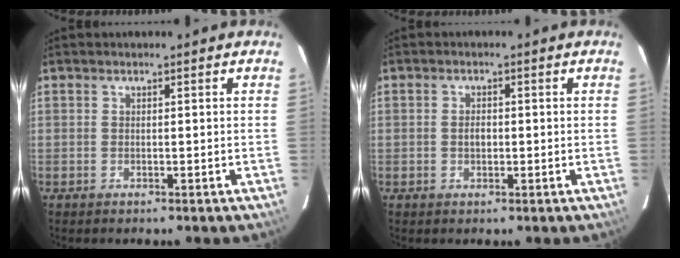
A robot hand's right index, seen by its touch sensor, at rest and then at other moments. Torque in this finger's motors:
{"motor_torque": [0.14, 0.19, 0.02, 0.01]}